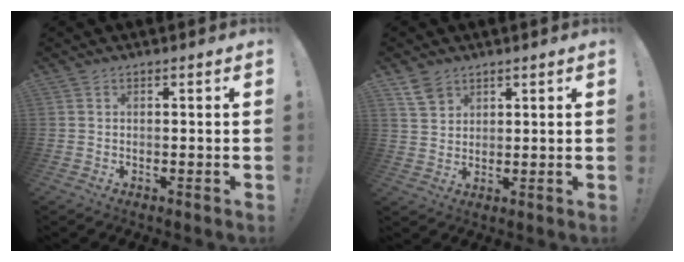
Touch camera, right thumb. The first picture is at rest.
{"total": 5.2, "force": [3.8, 3.1, 1.6], "torque": [-0.023, -0.019, 0.072]}